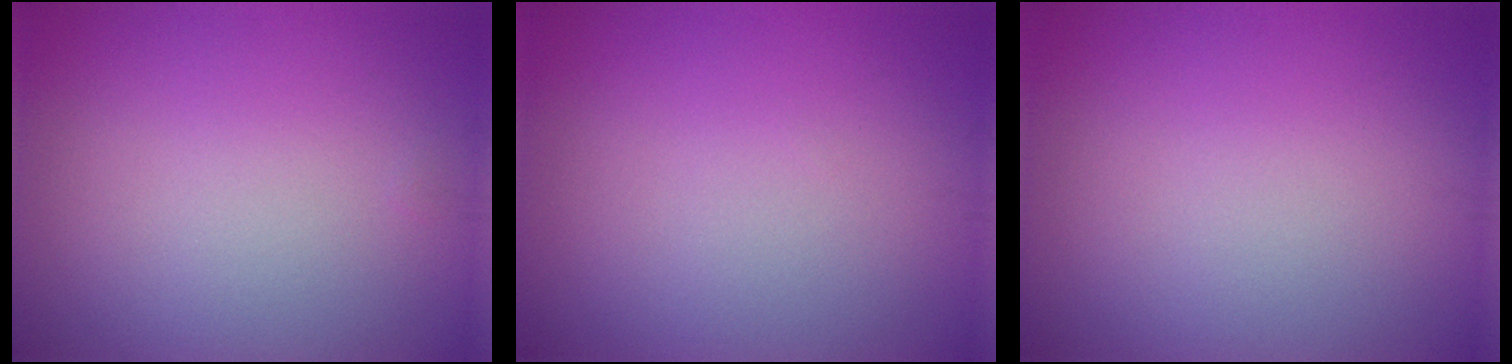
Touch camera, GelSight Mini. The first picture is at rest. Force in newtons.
{"total": 0.0}
{"total": 0.0}